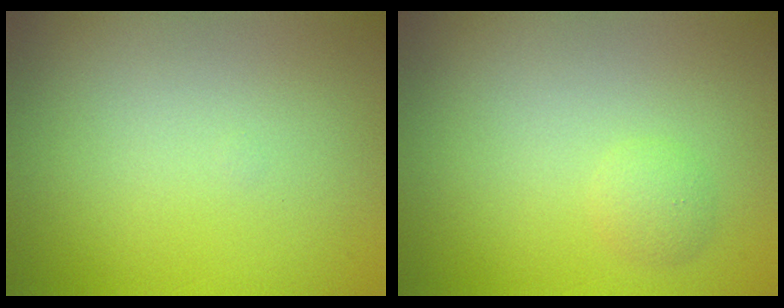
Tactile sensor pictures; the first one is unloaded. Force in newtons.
{"total": 1.2, "press": 1.2, "slide": 0.0}